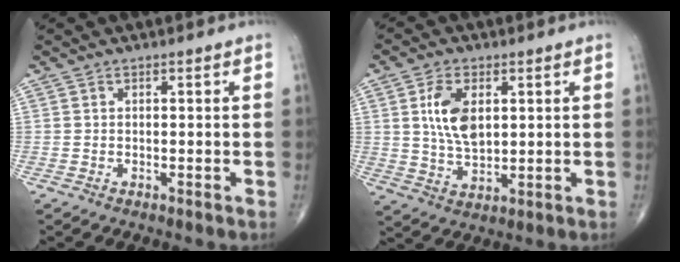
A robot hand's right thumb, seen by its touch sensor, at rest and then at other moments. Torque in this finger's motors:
{"motor_torque": [0.37, 1.49, 1.11, 0.20, 0.26]}